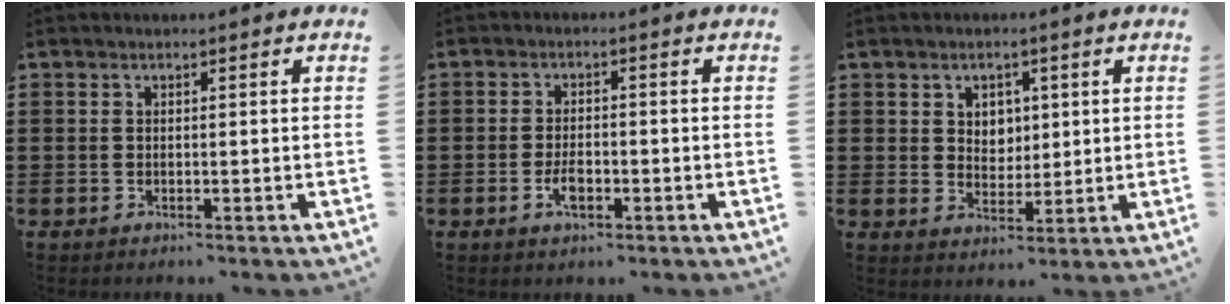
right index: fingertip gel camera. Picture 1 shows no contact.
{"total": 3.3, "force": [-1.2, 1.4, 2.7], "torque": [-0.056, -0.001, -0.023]}
{"total": 3.7, "force": [1.5, 3.2, 1.1], "torque": [-0.028, 0.009, 0.025]}